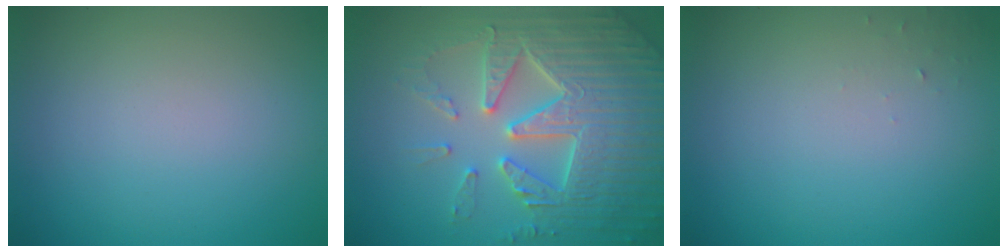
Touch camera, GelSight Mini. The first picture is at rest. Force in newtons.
{"total": 7.7, "press": 7.5, "slide": 1.6}
{"total": 0.6, "press": 0.6, "slide": 0.1}